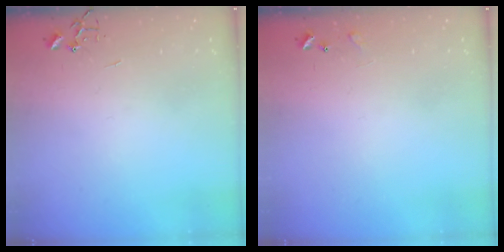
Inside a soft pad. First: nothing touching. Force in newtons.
{"total": 5.9, "press": 5.9, "slide": 0.9}